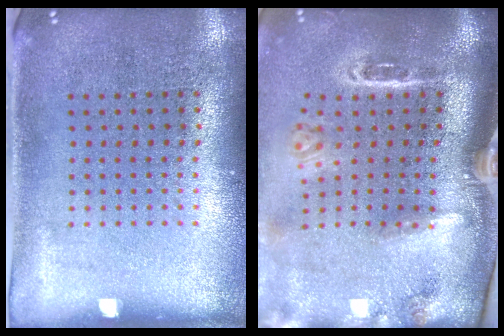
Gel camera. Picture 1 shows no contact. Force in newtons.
{"total": 3.1, "press": 2.1, "slide": 2.3}